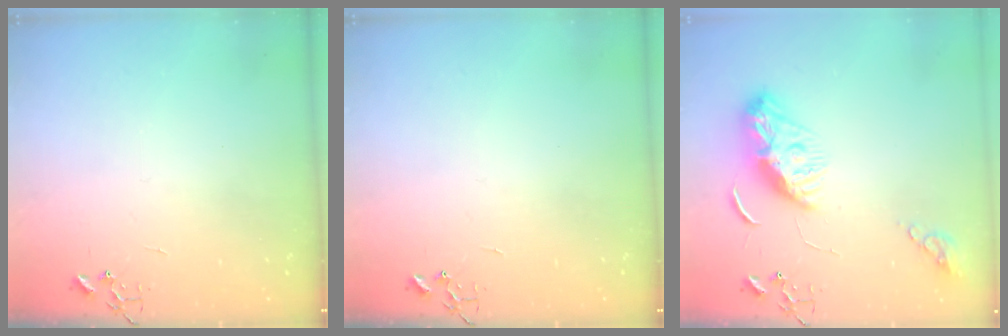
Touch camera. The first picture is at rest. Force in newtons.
{"total": 0.0}
{"total": 9.9, "press": 9.8, "slide": 1.1}